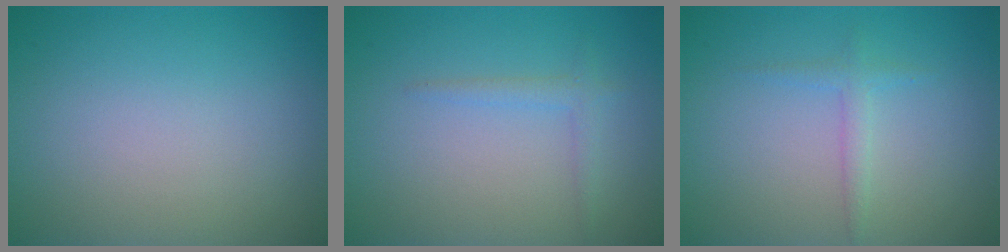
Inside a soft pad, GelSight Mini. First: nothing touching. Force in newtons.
{"total": 1.3, "press": 1.3, "slide": 0.1}
{"total": 1.3, "press": 1.3, "slide": 0.1}